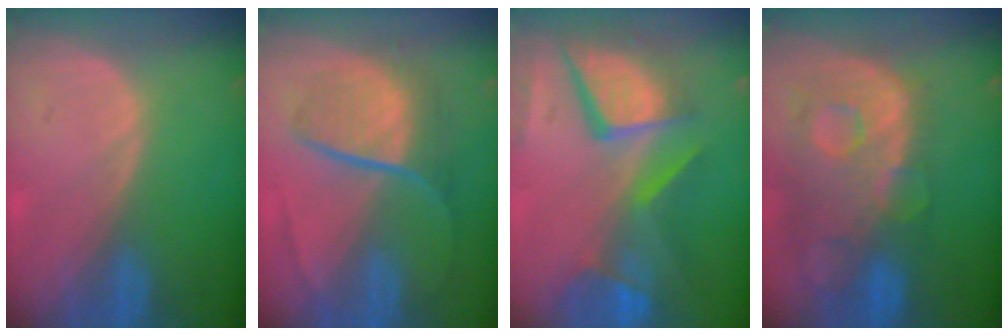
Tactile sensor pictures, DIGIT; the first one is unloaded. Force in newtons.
{"total": 9.2, "press": 7.7, "slide": 5.0}
{"total": 12.4, "press": 10.2, "slide": 7.1}
{"total": 12.9, "press": 10.6, "slide": 7.3}